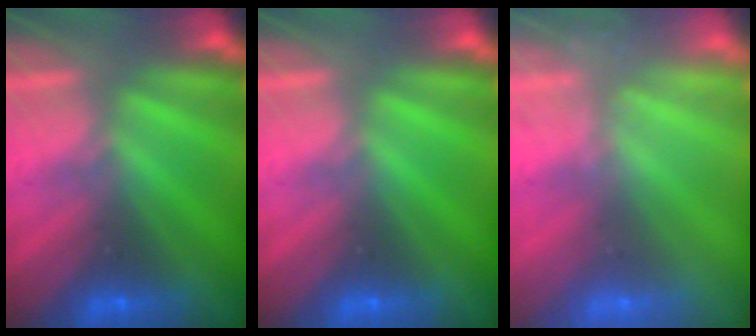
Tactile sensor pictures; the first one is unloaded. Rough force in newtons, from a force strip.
{"total": 0.0}
{"total": 2.4}